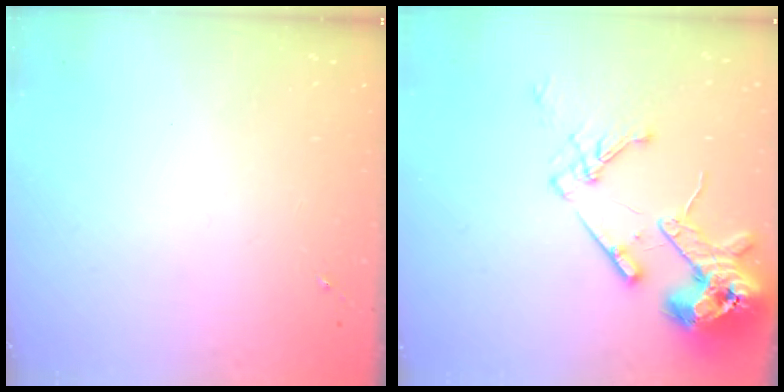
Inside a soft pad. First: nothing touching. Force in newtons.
{"total": 16.3, "press": 16.1, "slide": 2.5}